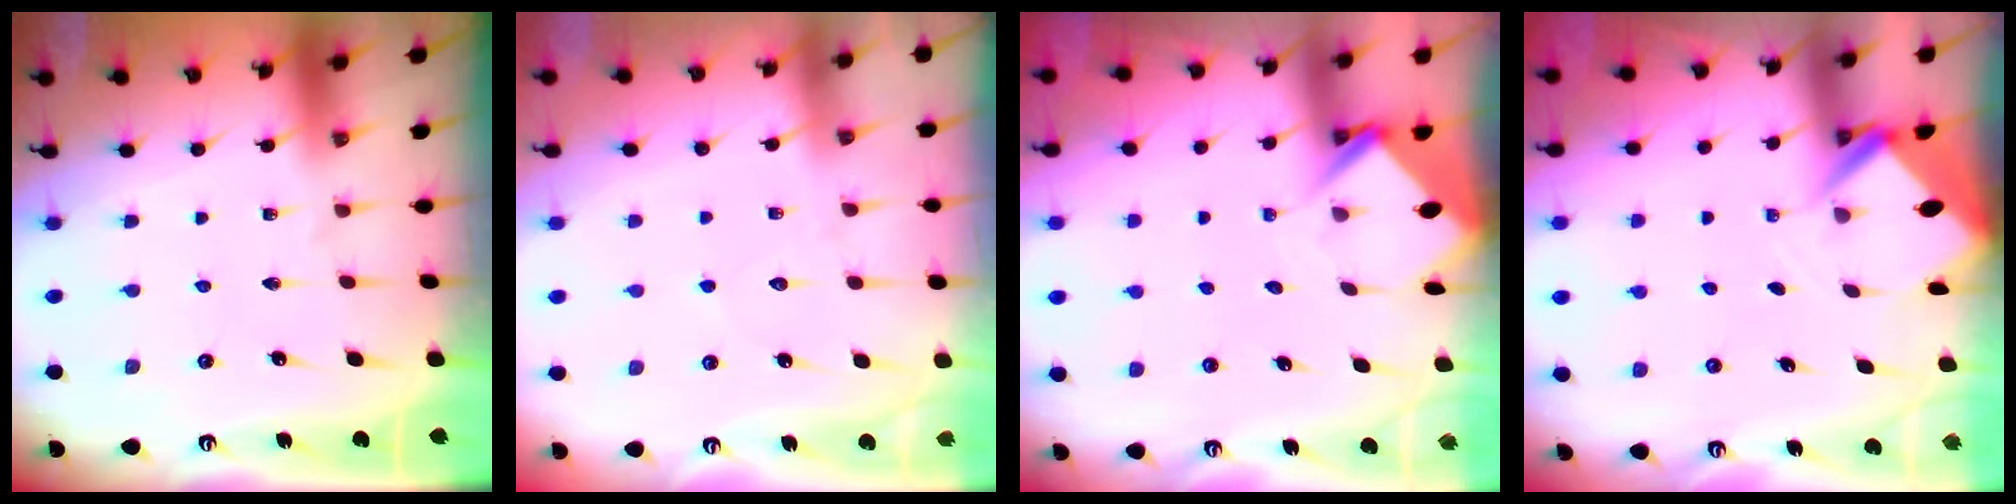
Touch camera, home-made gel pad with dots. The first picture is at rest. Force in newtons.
{"total": 5.4, "press": 5.4, "slide": 0.7}
{"total": 4.1, "press": 4.1, "slide": 0.2}
{"total": 2.7, "press": 2.7, "slide": 0.1}